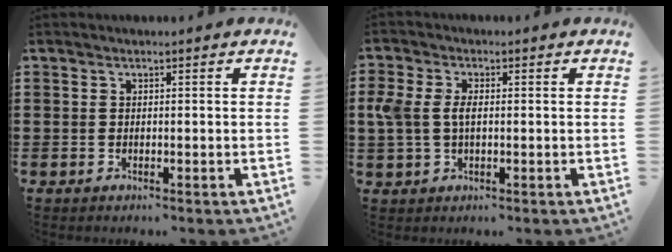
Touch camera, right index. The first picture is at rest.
{"total": 4.1, "force": [0.2, 2.6, 3.2], "torque": [-0.097, -0.001, -0.008]}